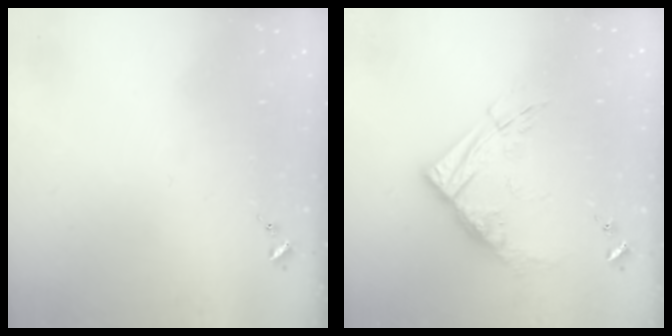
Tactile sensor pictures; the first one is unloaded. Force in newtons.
{"total": 12.7, "press": 12.6, "slide": 1.3}